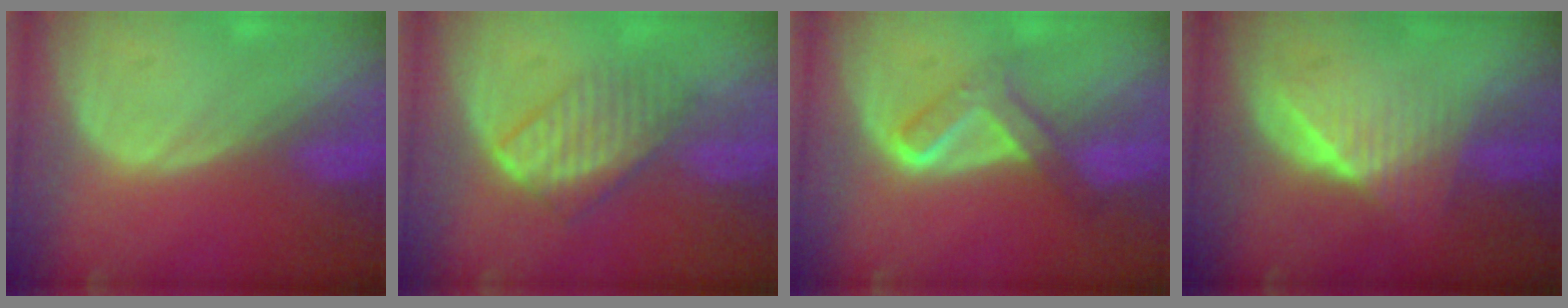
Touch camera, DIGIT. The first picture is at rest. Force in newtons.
{"total": 6.2, "press": 6.1, "slide": 1.2}
{"total": 5.2, "press": 5.1, "slide": 0.3}
{"total": 6.5, "press": 6.1, "slide": 2.2}